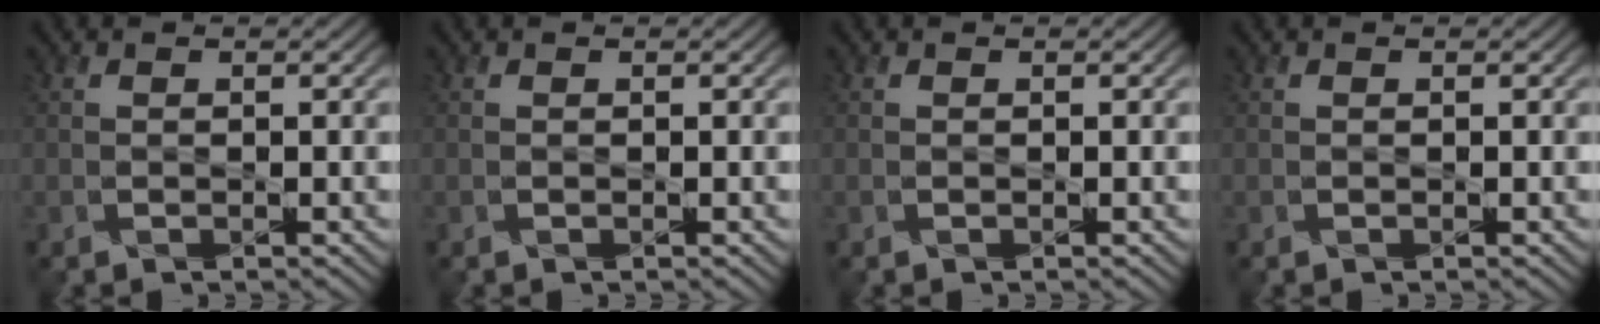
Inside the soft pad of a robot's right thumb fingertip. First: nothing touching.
{"total": 0.0}
{"total": 0.0}
{"total": 0.0}